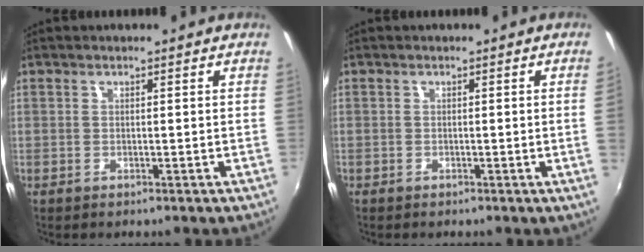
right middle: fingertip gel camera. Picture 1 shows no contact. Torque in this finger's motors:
{"motor_torque": [1.06, -1.04, -1.05, -0.21]}